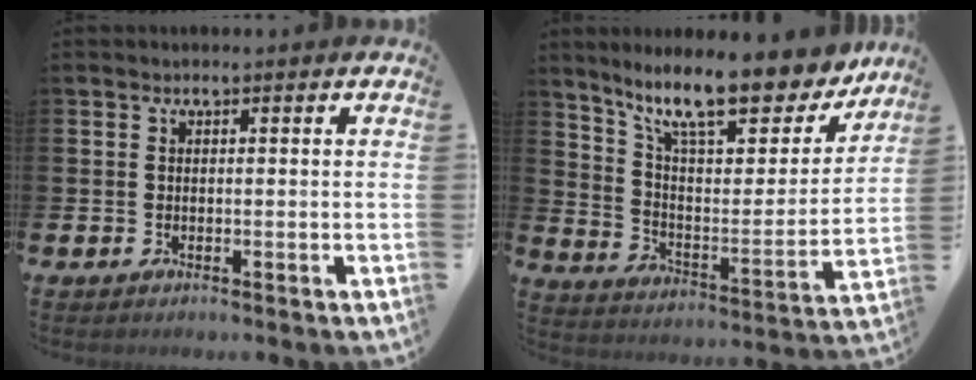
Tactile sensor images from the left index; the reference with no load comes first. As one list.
[{"total": 13.7, "force": [11.0, 3.8, 7.1], "torque": [-0.151, -0.070, 0.188]}]